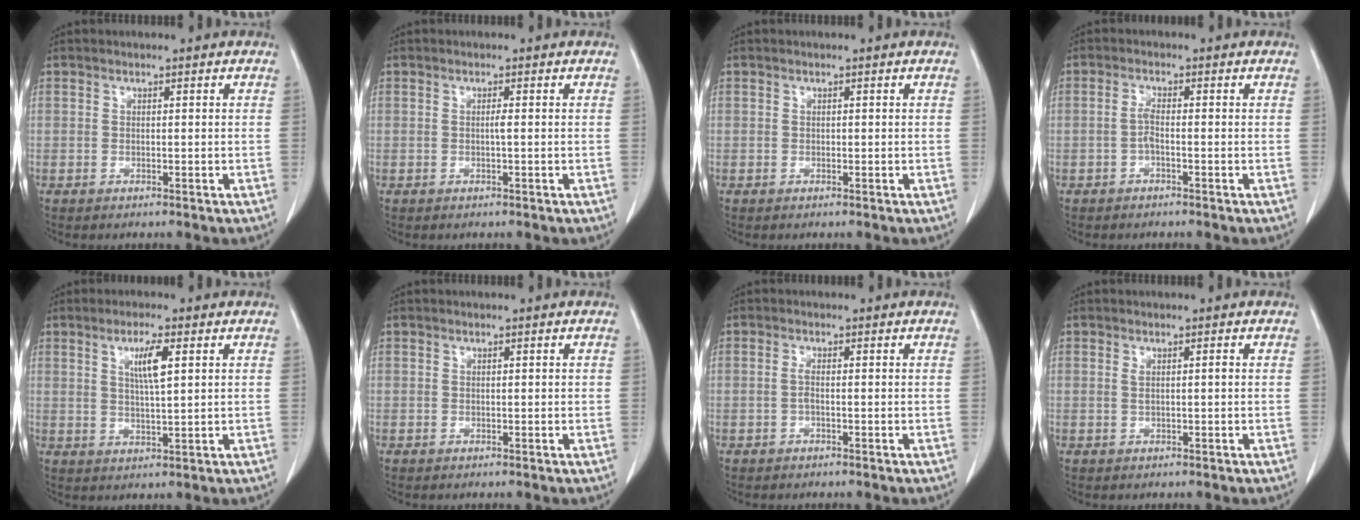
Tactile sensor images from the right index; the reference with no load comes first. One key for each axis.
{"total": 0.7, "fx": -0.1, "fy": -0.1, "fz": 0.7, "tx": -0.011, "ty": 0.000, "tz": -0.003}
{"total": 0.0}
{"total": 1.7, "fx": -0.6, "fy": 0.2, "fz": 1.6, "tx": -0.029, "ty": 0.004, "tz": -0.014}
{"total": 4.9, "fx": 1.8, "fy": 0.4, "fz": 4.6, "tx": -0.083, "ty": -0.002, "tz": 0.033}
{"total": 0.0}
{"total": 1.0, "fx": -0.2, "fy": 0.1, "fz": 1.0, "tx": -0.017, "ty": 0.004, "tz": -0.006}
{"total": 1.0, "fx": 0.2, "fy": 0.1, "fz": 1.0, "tx": -0.021, "ty": 0.005, "tz": 0.008}